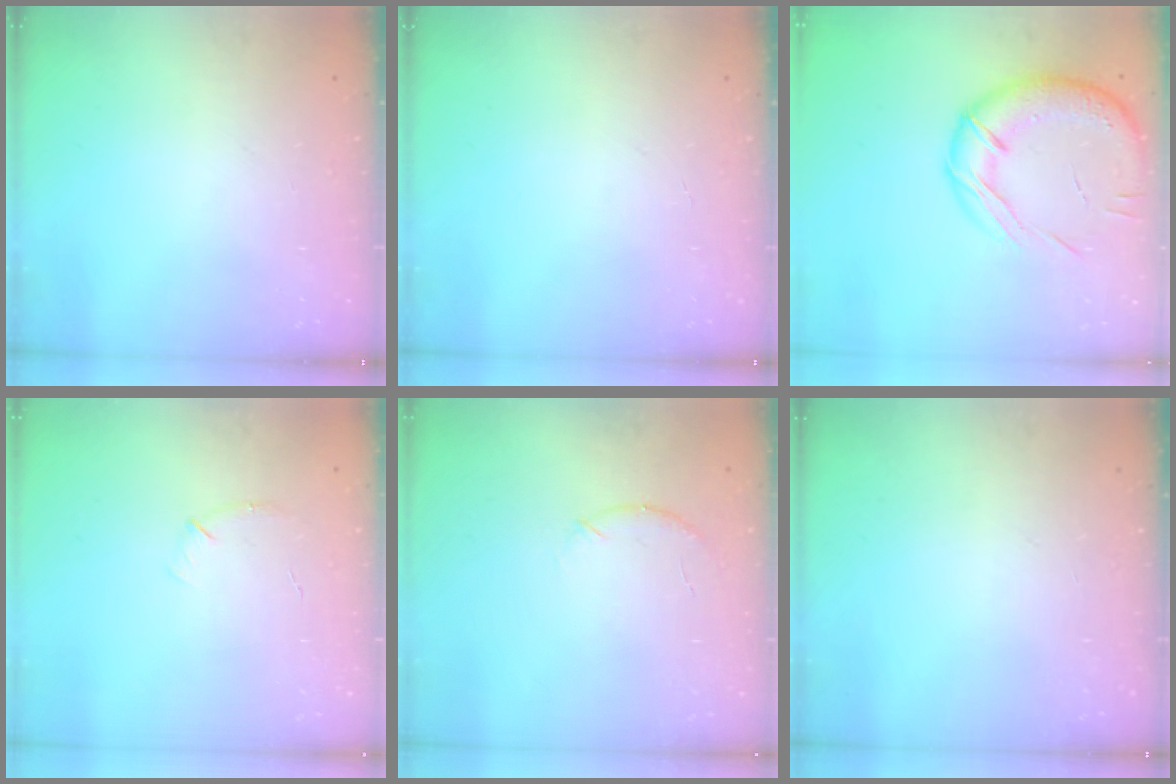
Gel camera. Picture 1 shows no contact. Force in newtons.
{"total": 0.0}
{"total": 17.7, "press": 17.4, "slide": 3.2}
{"total": 5.5, "press": 5.2, "slide": 1.6}
{"total": 5.7, "press": 5.6, "slide": 1.3}
{"total": 0.0}